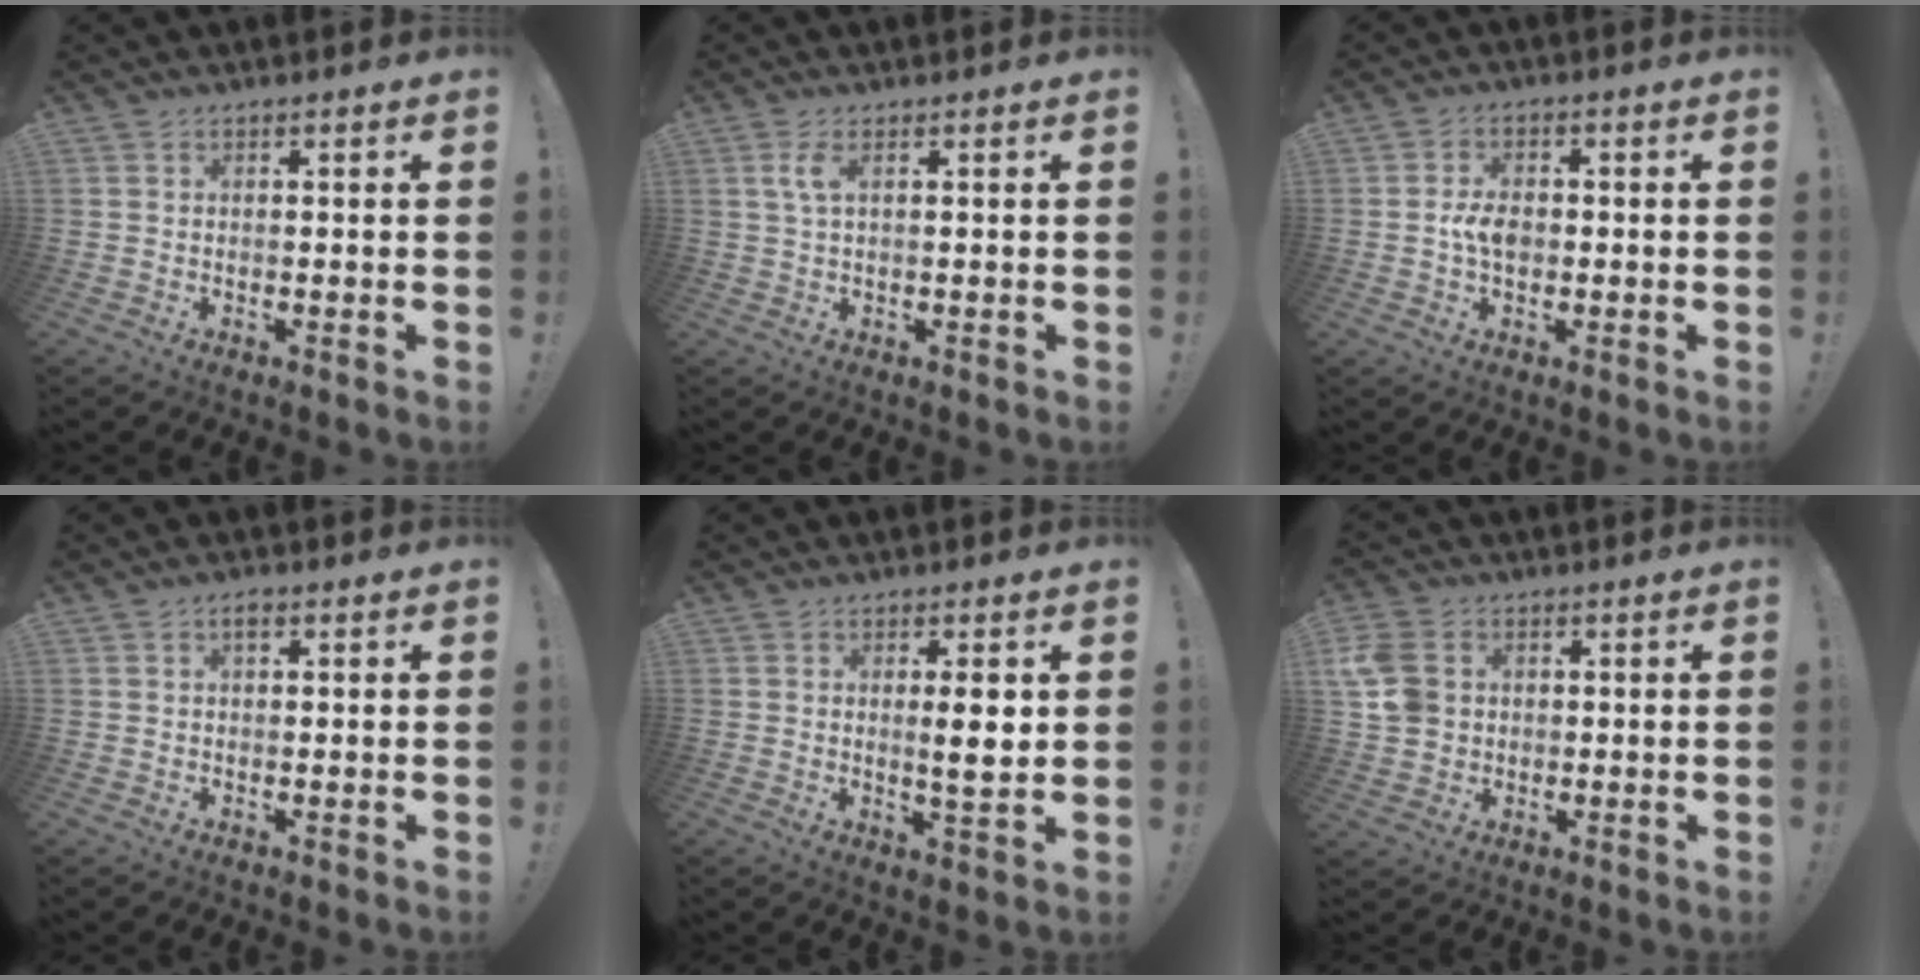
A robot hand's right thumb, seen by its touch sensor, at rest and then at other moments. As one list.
[{"total": 3.5, "force": [1.2, 0.9, 3.1], "torque": [-0.058, -0.001, 0.020]}, {"total": 5.5, "force": [-0.9, 3.3, 4.3], "torque": [-0.077, 0.005, -0.019]}, {"total": 1.5, "force": [0.7, 0.7, 1.2], "torque": [-0.019, 0.002, 0.010]}, {"total": 5.7, "force": [0.8, 0.6, 5.6], "torque": [-0.086, -0.011, 0.008]}, {"total": 10.6, "force": [1.9, 8.7, 5.7], "torque": [-0.128, 0.003, 0.041]}]